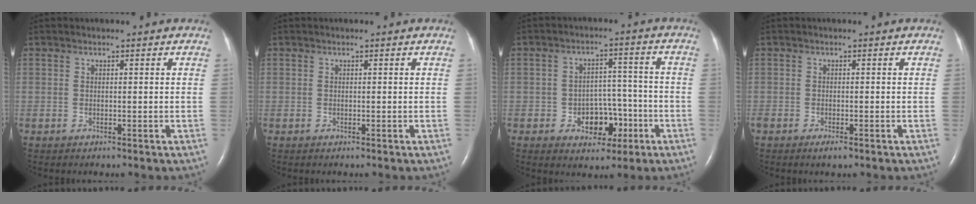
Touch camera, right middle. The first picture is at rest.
{"total": 0.0}
{"total": 6.6, "force": [-2.6, 4.5, 4.0], "torque": [-0.055, 0.023, -0.033]}
{"total": 1.6, "force": [-1.0, 0.4, 1.1], "torque": [-0.022, -0.003, -0.014]}